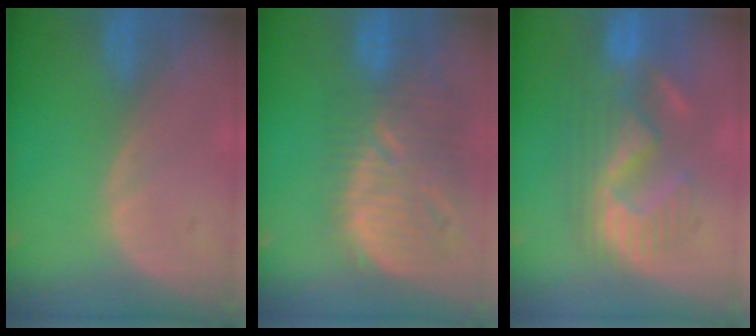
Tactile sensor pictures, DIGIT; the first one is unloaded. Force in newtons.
{"total": 13.1, "press": 11.4, "slide": 6.5}
{"total": 10.8, "press": 9.8, "slide": 4.5}